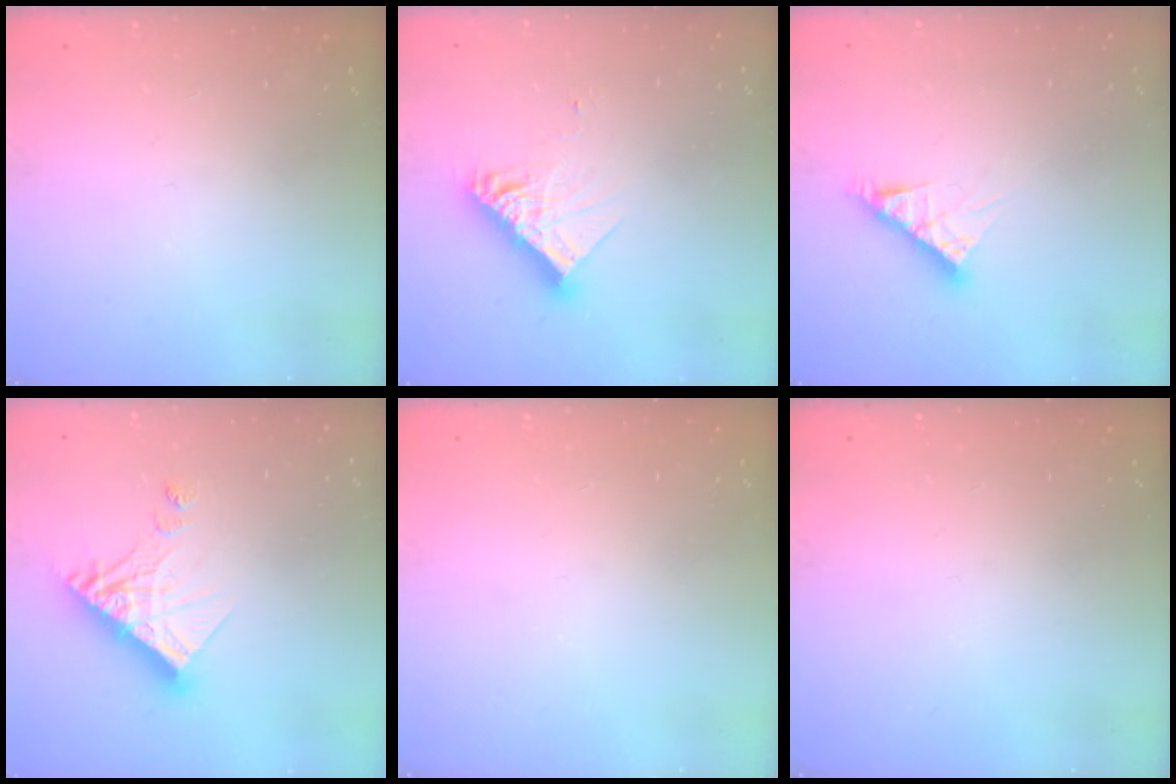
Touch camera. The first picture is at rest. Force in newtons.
{"total": 12.1, "press": 12.0, "slide": 1.1}
{"total": 6.9, "press": 6.9, "slide": 0.6}
{"total": 12.7, "press": 12.6, "slide": 1.2}
{"total": 0.0}
{"total": 0.0}